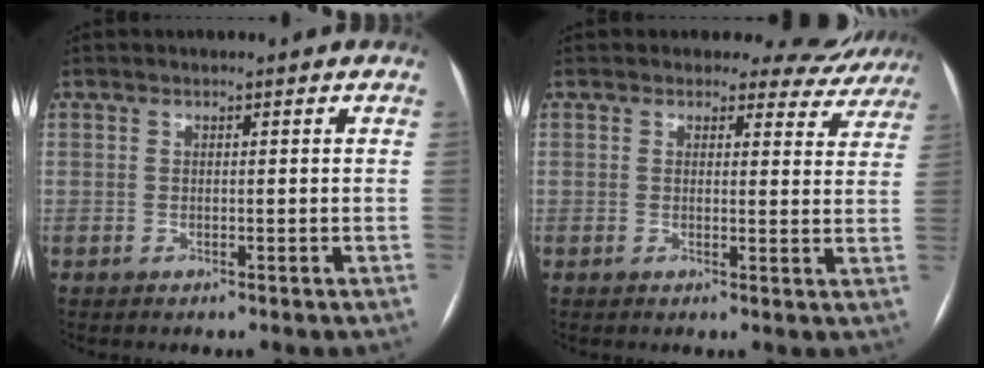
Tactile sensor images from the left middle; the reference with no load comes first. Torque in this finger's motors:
{"motor_torque": [0.13, -0.17, 0.03, -0.01]}